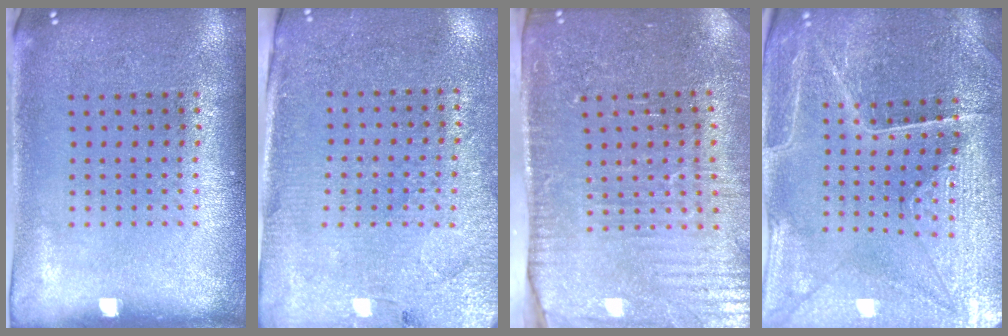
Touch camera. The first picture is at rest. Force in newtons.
{"total": 2.9, "press": 2.7, "slide": 1.1}
{"total": 3.7, "press": 3.5, "slide": 1.2}
{"total": 3.5, "press": 3.5, "slide": 0.2}